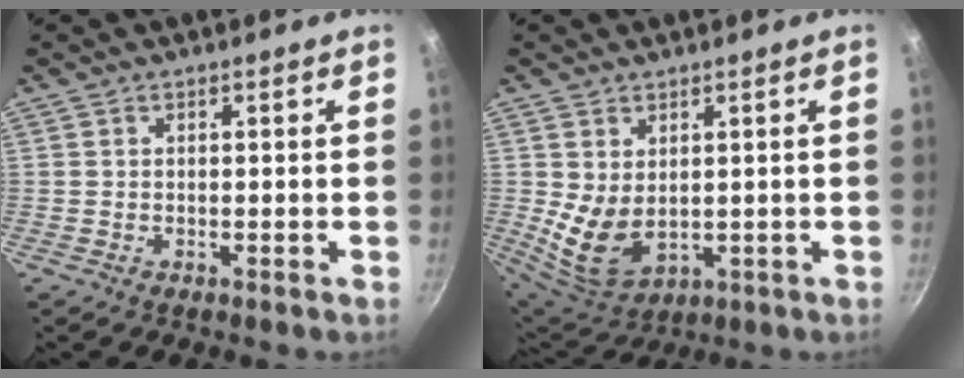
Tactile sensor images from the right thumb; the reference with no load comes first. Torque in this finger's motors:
{"motor_torque": [-0.47, 0.91, 0.53, 0.66, 0.10]}